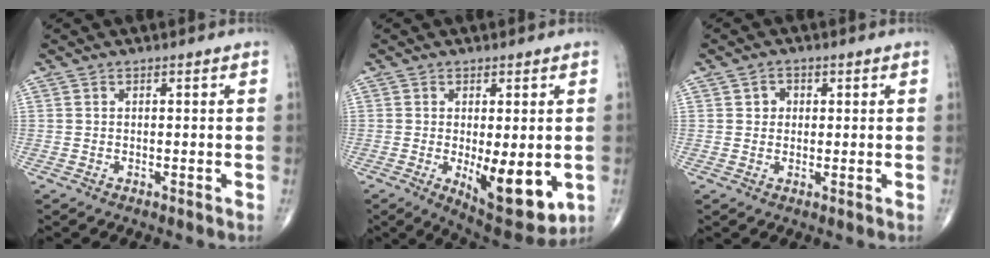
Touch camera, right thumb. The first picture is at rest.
{"total": 12.0, "force": [-2.2, 4.4, 10.9], "torque": [-0.143, -0.028, -0.019]}
{"total": 2.3, "force": [0.6, 2.0, 0.9], "torque": [0.000, 0.000, 0.006]}